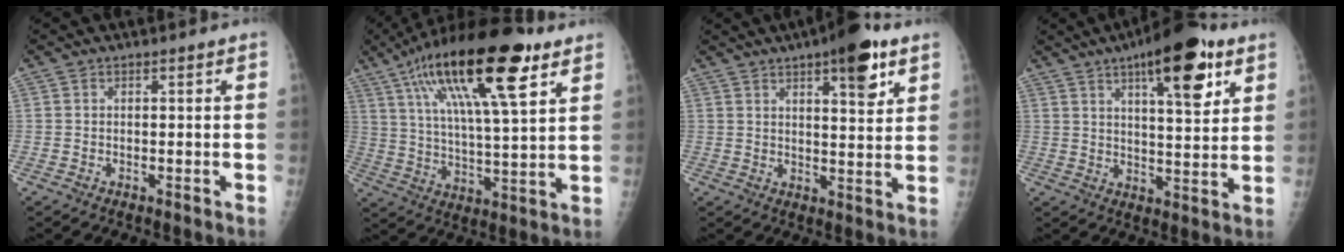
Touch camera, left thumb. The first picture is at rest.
{"total": 22.9, "force": [11.4, 6.4, 18.8], "torque": [-0.314, -0.017, 0.191]}
{"total": 10.8, "force": [6.0, 3.3, 8.3], "torque": [-0.095, -0.026, 0.081]}
{"total": 15.3, "force": [8.0, 4.9, 12.1], "torque": [-0.149, -0.031, 0.114]}